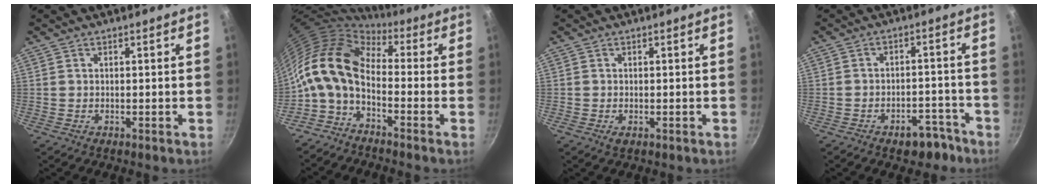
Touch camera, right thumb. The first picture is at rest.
{"total": 13.8, "force": [-1.5, 7.8, 11.3], "torque": [-0.211, 0.027, -0.048]}
{"total": 1.2, "force": [-0.4, 0.6, 1.0], "torque": [-0.016, -0.003, -0.007]}
{"total": 6.9, "force": [-4.6, 3.9, 3.3], "torque": [-0.011, 0.051, -0.050]}